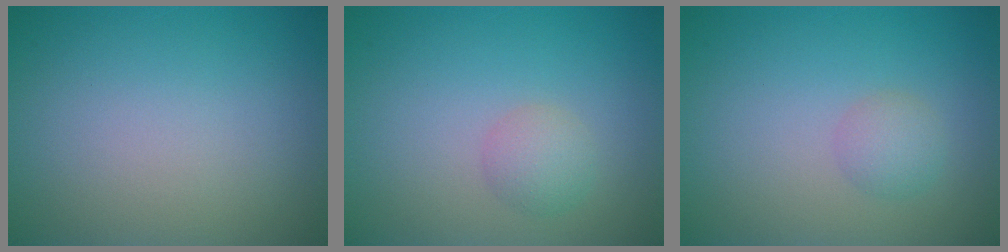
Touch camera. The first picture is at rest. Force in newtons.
{"total": 1.8, "press": 1.8, "slide": 0.0}
{"total": 1.7, "press": 1.7, "slide": 0.0}